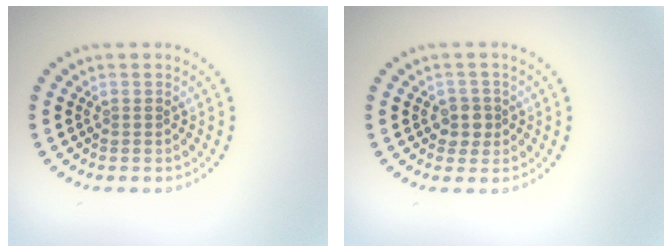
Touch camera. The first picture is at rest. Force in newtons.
{"total": 1.9, "press": 1.7, "slide": 0.9}